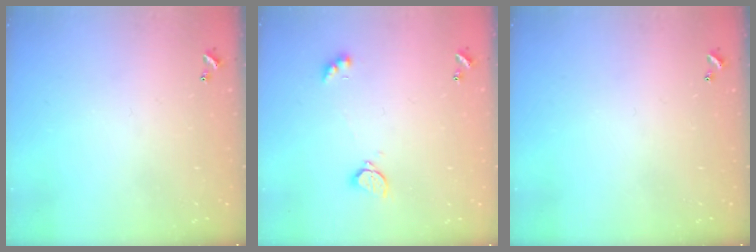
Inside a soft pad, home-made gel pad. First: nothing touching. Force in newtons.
{"total": 2.4, "press": 2.4, "slide": 0.6}
{"total": 0.0}